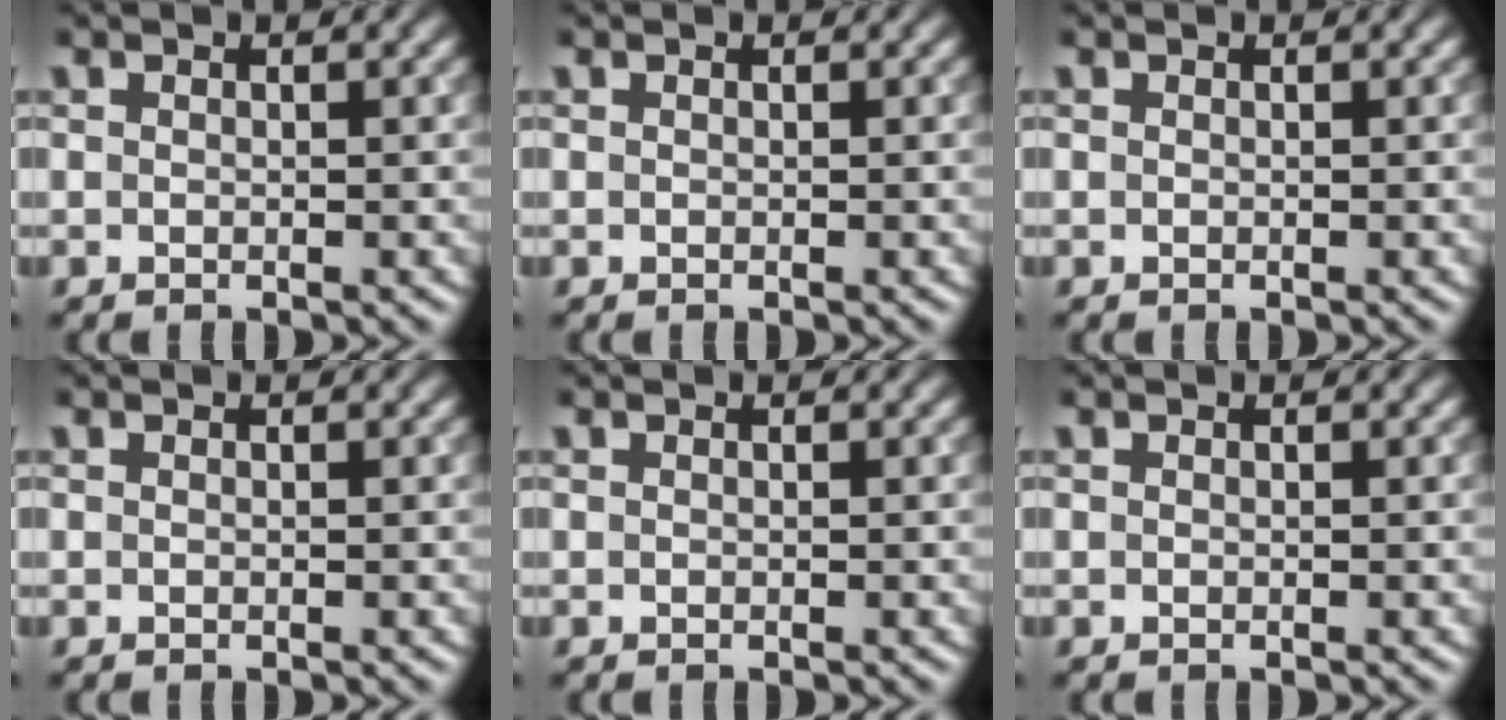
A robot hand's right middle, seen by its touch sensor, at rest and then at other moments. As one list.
[{"total": 0.0}, {"total": 0.0}, {"total": 0.0}, {"total": 0.0}, {"total": 0.0}]